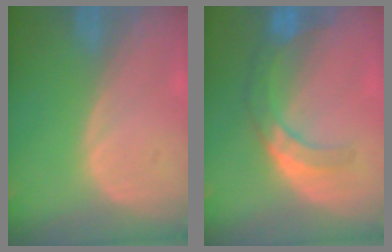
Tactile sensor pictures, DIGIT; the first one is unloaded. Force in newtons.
{"total": 7.3, "press": 6.4, "slide": 3.4}